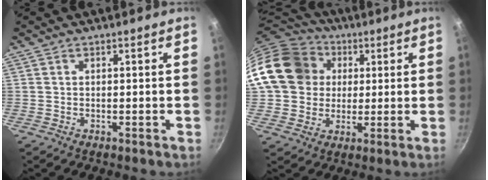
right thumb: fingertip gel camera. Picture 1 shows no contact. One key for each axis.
{"total": 18.8, "fx": 3.6, "fy": 16.1, "fz": 8.9, "tx": -0.152, "ty": 0.032, "tz": 0.063}